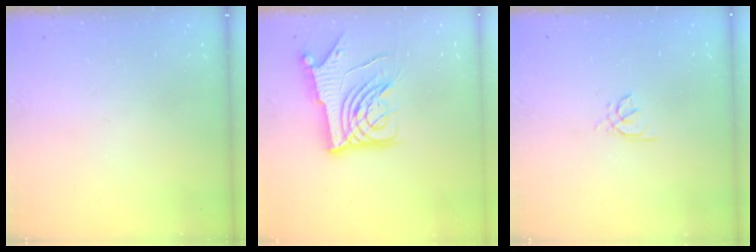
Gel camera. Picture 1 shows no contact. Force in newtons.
{"total": 12.6, "press": 12.6, "slide": 1.4}
{"total": 2.0, "press": 1.9, "slide": 0.5}